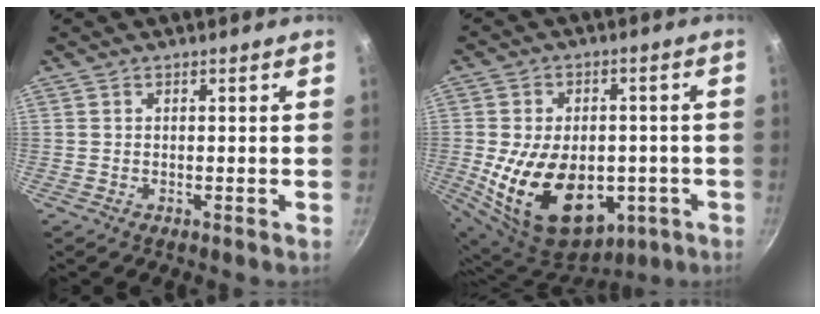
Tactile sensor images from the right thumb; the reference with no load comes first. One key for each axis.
{"total": 21.7, "fx": -4.6, "fy": 14.6, "fz": 15.4, "tx": -0.247, "ty": 0.004, "tz": -0.050}